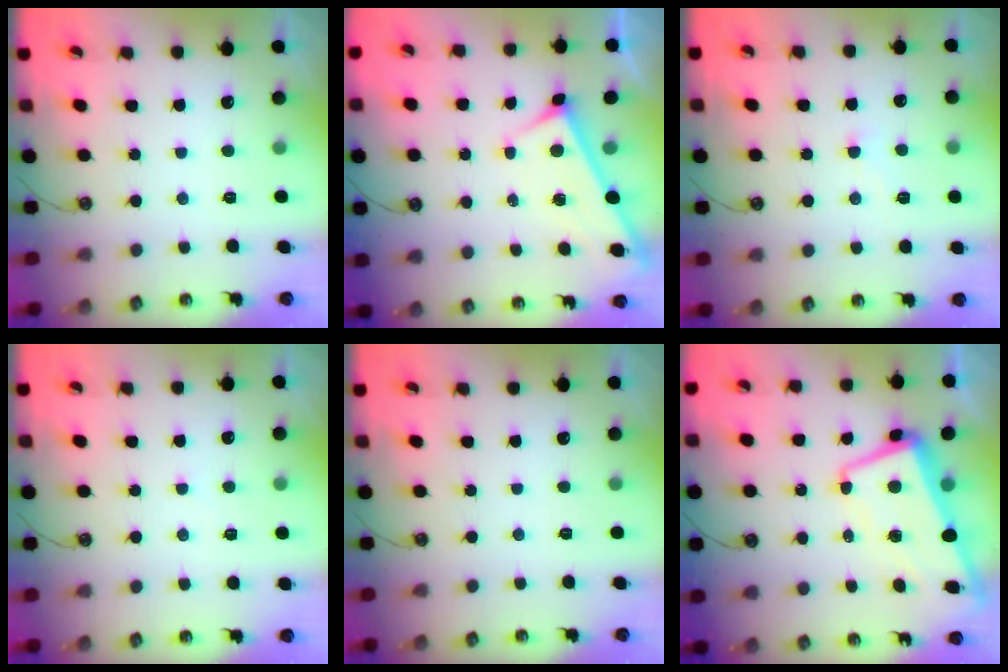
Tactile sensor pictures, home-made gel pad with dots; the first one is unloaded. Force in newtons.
{"total": 3.0, "press": 3.0, "slide": 0.3}
{"total": 2.6, "press": 2.5, "slide": 0.6}
{"total": 2.9, "press": 2.9, "slide": 0.3}
{"total": 0.0}
{"total": 2.6, "press": 2.4, "slide": 1.1}